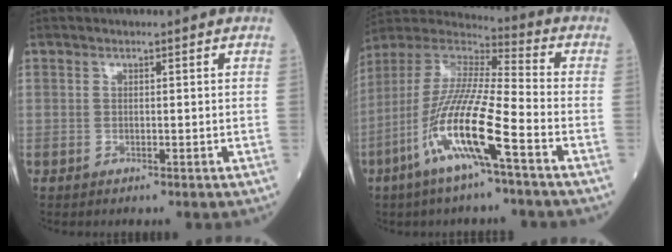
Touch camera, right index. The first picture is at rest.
{"total": 15.8, "force": [-6.8, 0.9, 14.2], "torque": [-0.299, -0.016, -0.135]}